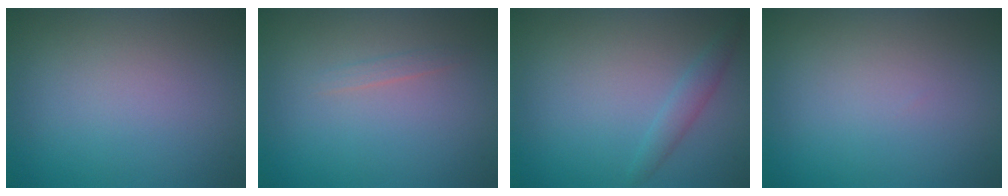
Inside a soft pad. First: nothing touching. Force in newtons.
{"total": 0.6, "press": 0.6, "slide": 0.1}
{"total": 1.5, "press": 1.5, "slide": 0.0}
{"total": 0.0}